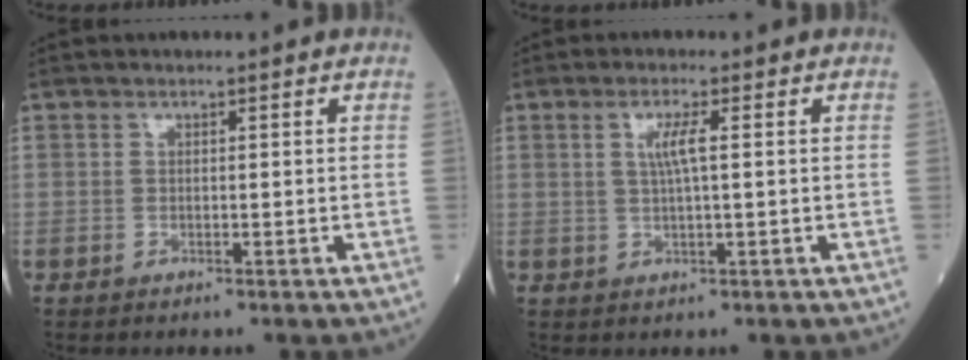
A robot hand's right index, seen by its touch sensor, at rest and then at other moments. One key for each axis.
{"total": 3.1, "fx": 0.7, "fy": -0.1, "fz": 3.0, "tx": -0.060, "ty": 0.001, "tz": 0.012}